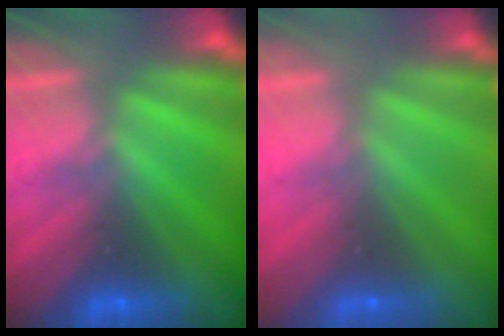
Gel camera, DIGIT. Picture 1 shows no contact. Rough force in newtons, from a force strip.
{"total": 2.8}